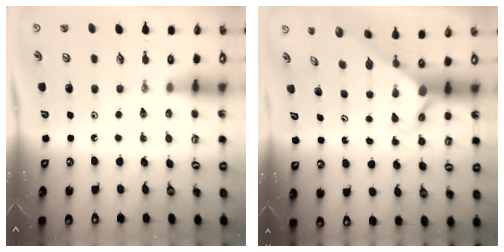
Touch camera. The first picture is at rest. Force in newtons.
{"total": 2.2, "press": 2.2, "slide": 0.1}